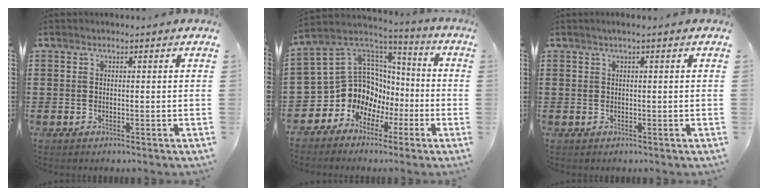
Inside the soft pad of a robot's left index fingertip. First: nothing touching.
{"total": 11.7, "force": [-2.7, 11.0, 3.2], "torque": [-0.105, -0.023, -0.040]}
{"total": 0.8, "force": [0.2, 0.0, 0.8], "torque": [-0.014, -0.001, 0.002]}